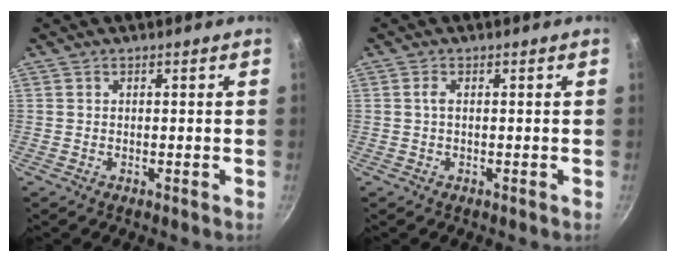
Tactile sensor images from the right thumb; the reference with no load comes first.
{"total": 1.1, "force": [0.0, 0.4, 1.0], "torque": [-0.024, 0.003, -0.001]}